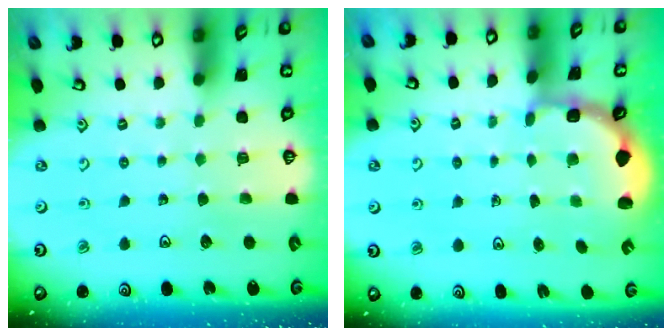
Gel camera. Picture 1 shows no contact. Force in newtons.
{"total": 2.5, "press": 1.9, "slide": 1.6}